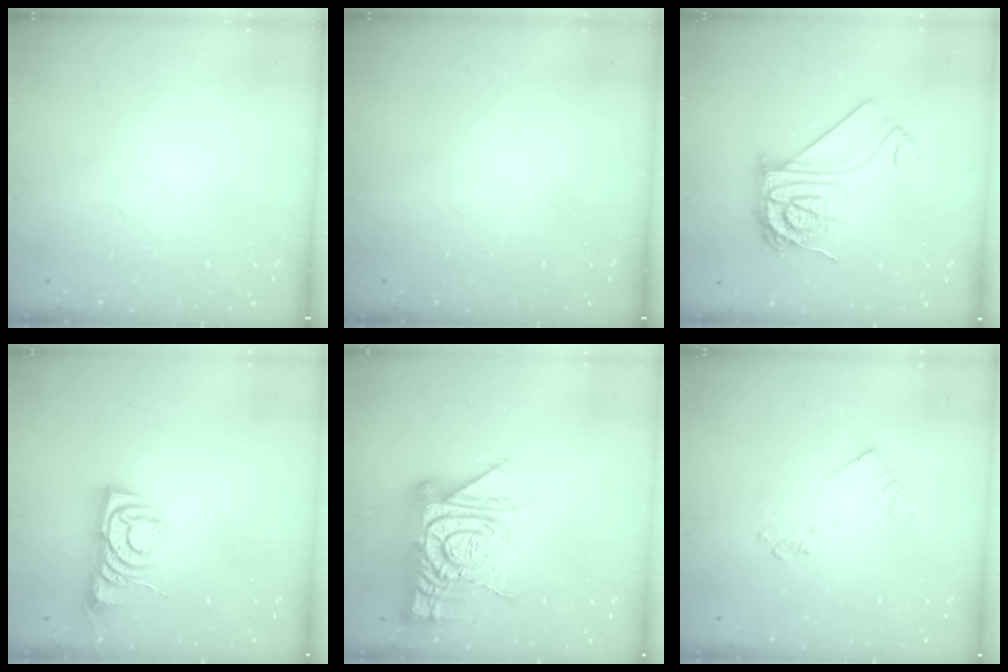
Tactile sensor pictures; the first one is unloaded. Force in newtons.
{"total": 0.0}
{"total": 13.7, "press": 13.6, "slide": 1.2}
{"total": 5.5, "press": 5.4, "slide": 0.7}
{"total": 18.4, "press": 18.3, "slide": 1.8}
{"total": 2.5, "press": 2.5, "slide": 0.2}